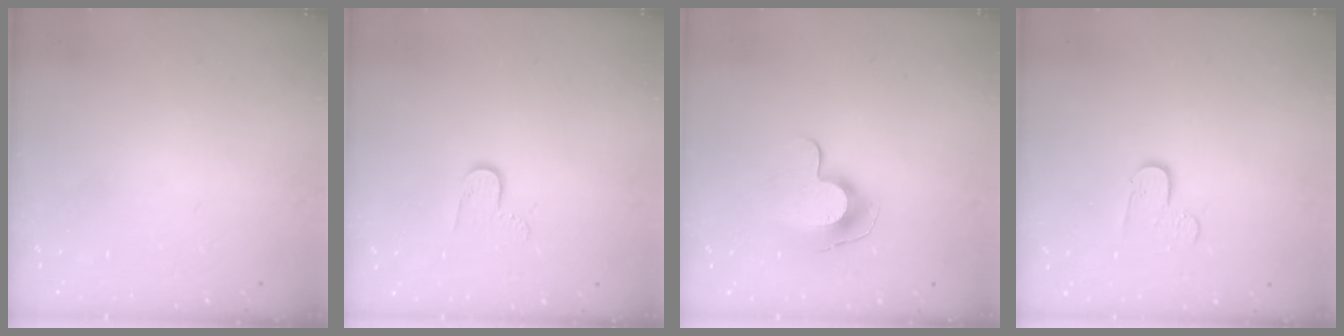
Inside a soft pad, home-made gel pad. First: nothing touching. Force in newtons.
{"total": 7.0, "press": 7.0, "slide": 0.6}
{"total": 9.6, "press": 9.6, "slide": 0.1}
{"total": 3.3, "press": 3.3, "slide": 0.3}